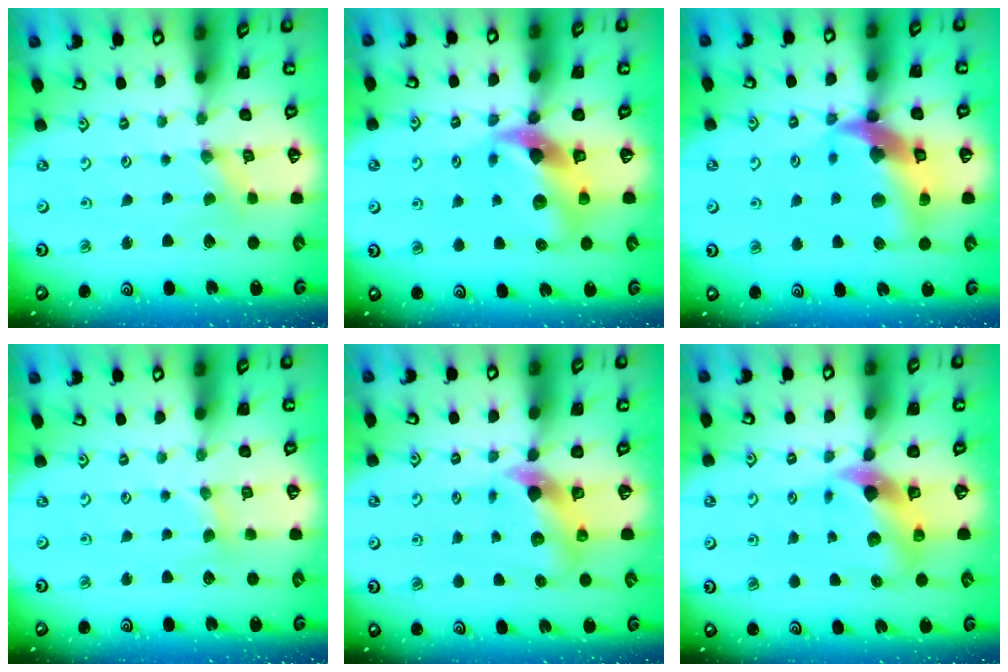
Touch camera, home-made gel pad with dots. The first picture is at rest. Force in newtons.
{"total": 12.3, "press": 12.2, "slide": 1.7}
{"total": 17.4, "press": 17.2, "slide": 2.4}
{"total": 1.7, "press": 1.7, "slide": 0.3}
{"total": 7.2, "press": 7.1, "slide": 1.0}
{"total": 8.4, "press": 8.3, "slide": 1.3}